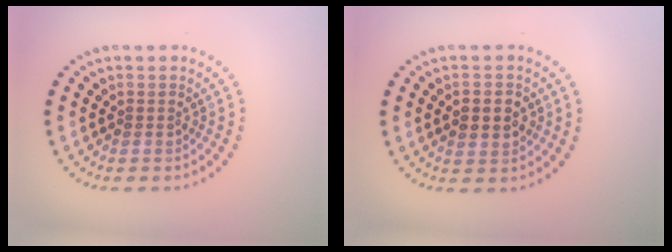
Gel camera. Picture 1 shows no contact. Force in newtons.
{"total": 2.6, "press": 2.6, "slide": 0.2}